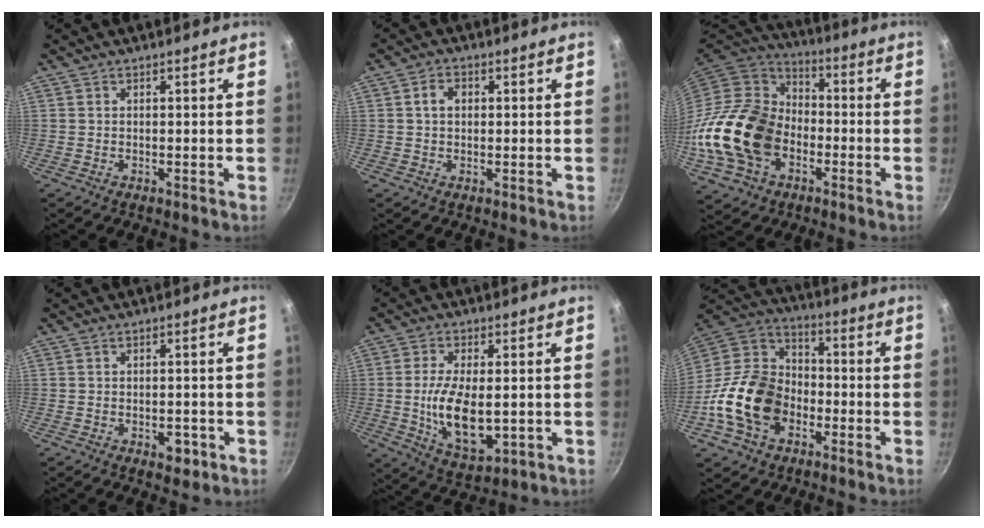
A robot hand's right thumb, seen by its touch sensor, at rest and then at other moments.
{"total": 3.0, "force": [0.4, 2.3, 1.9], "torque": [-0.022, 0.005, 0.005]}
{"total": 21.0, "force": [-5.6, 15.6, 12.9], "torque": [-0.235, 0.045, -0.108]}
{"total": 3.5, "force": [-1.4, 2.0, 2.4], "torque": [-0.019, 0.013, -0.011]}
{"total": 12.6, "force": [-0.8, 6.1, 11.0], "torque": [-0.199, -0.012, -0.005]}
{"total": 18.9, "force": [-6.1, 13.6, 11.6], "torque": [-0.195, 0.048, -0.132]}